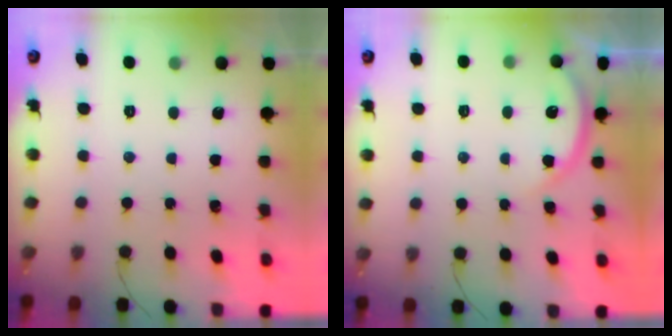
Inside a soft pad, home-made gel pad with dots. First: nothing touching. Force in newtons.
{"total": 3.0, "press": 2.9, "slide": 0.4}